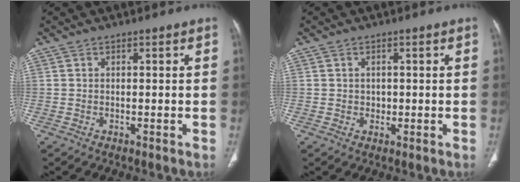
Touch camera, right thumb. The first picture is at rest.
{"total": 2.3, "force": [0.0, 2.1, 0.8], "torque": [0.003, 0.004, 0.001]}